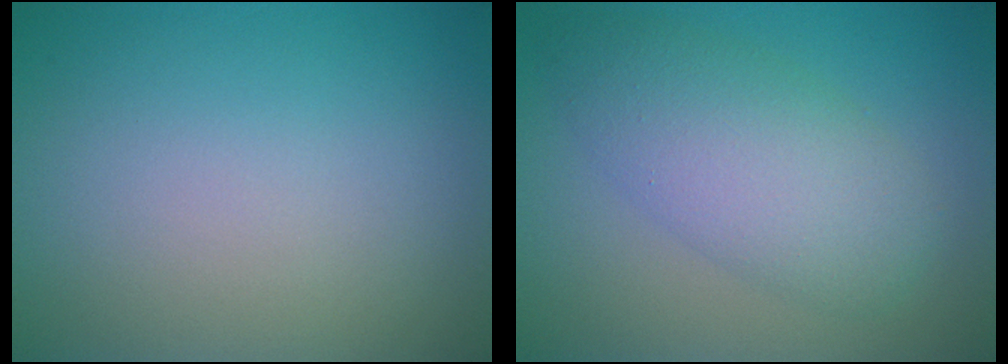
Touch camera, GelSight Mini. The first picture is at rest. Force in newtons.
{"total": 5.6, "press": 5.6, "slide": 0.1}